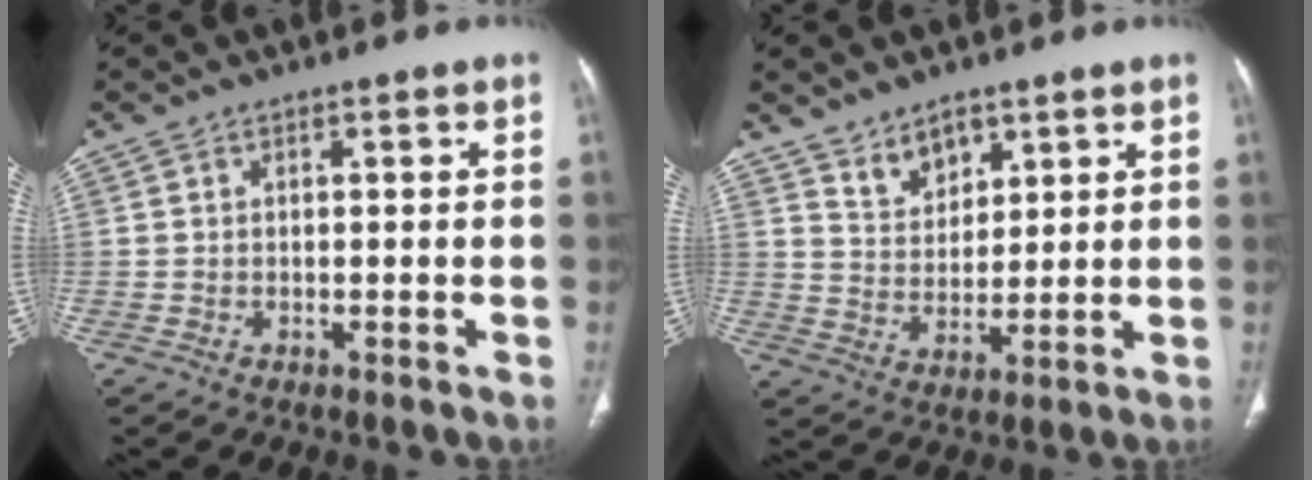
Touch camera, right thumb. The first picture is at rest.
{"total": 6.2, "force": [4.4, 3.7, 2.3], "torque": [-0.013, -0.037, 0.089]}